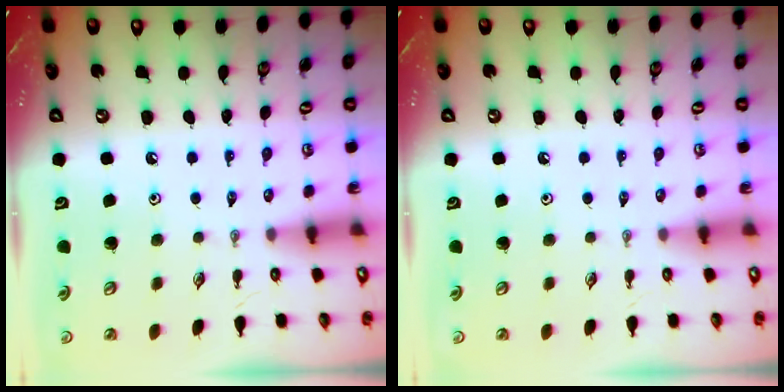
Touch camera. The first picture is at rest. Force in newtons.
{"total": 0.0}